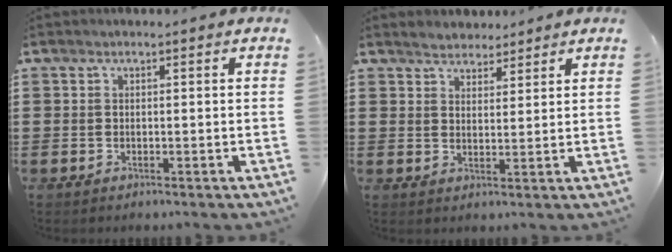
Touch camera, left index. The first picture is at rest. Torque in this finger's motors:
{"motor_torque": [0.01, -0.09, 0.15, 0.03]}